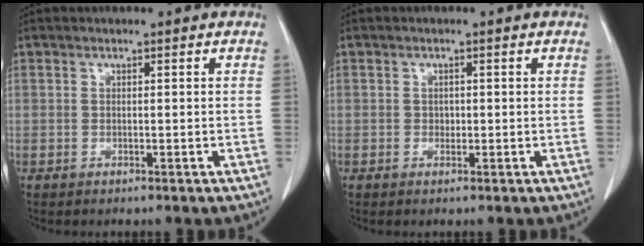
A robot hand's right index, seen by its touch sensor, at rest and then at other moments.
{"total": 0.9, "force": [-0.1, 0.7, 0.4], "torque": [-0.007, 0.003, 0.000]}